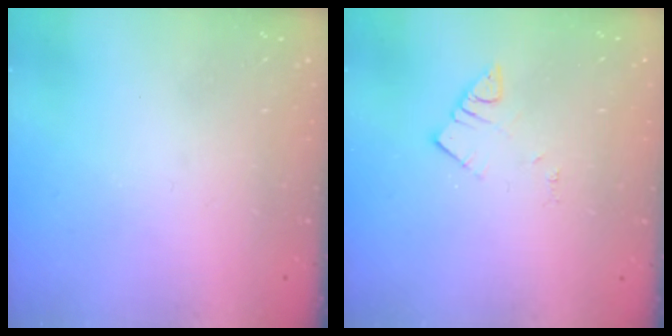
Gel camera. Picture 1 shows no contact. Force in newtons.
{"total": 3.5, "press": 3.5, "slide": 0.1}